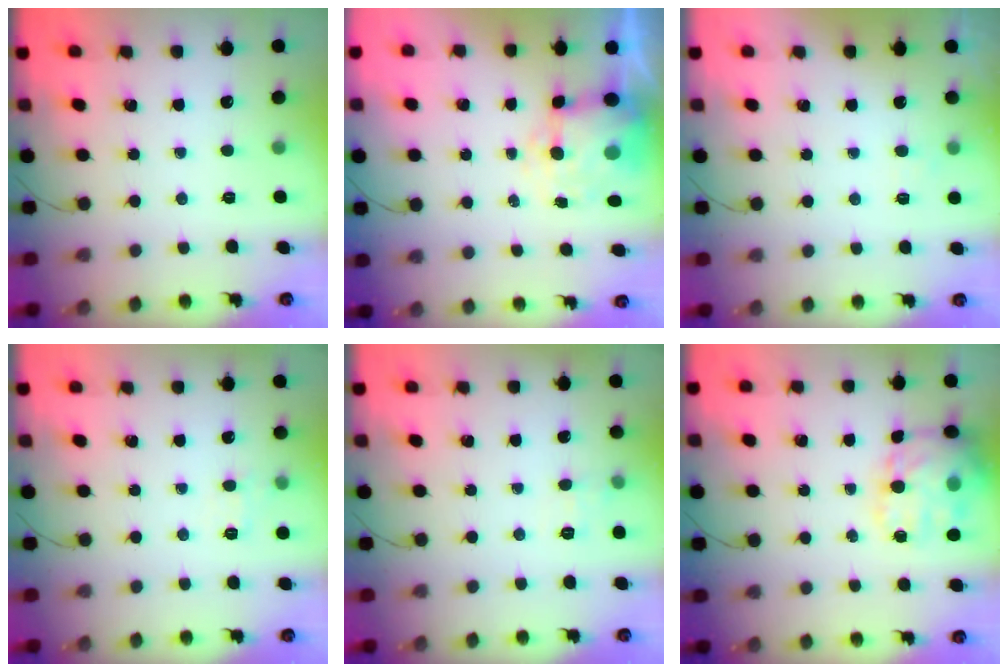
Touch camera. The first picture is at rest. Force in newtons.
{"total": 8.9, "press": 8.7, "slide": 1.6}
{"total": 3.8, "press": 3.6, "slide": 1.1}
{"total": 6.6, "press": 6.3, "slide": 2.0}
{"total": 6.2, "press": 6.0, "slide": 1.5}
{"total": 19.6, "press": 19.4, "slide": 2.4}